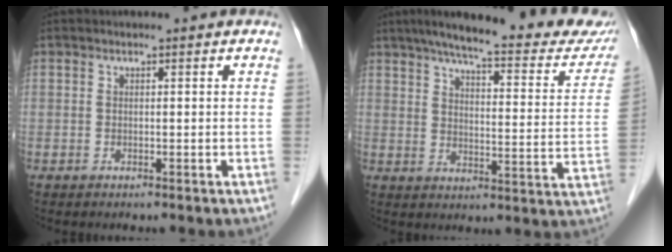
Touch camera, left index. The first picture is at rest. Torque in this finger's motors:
{"motor_torque": [0.53, -0.68, 0.33, 0.11]}